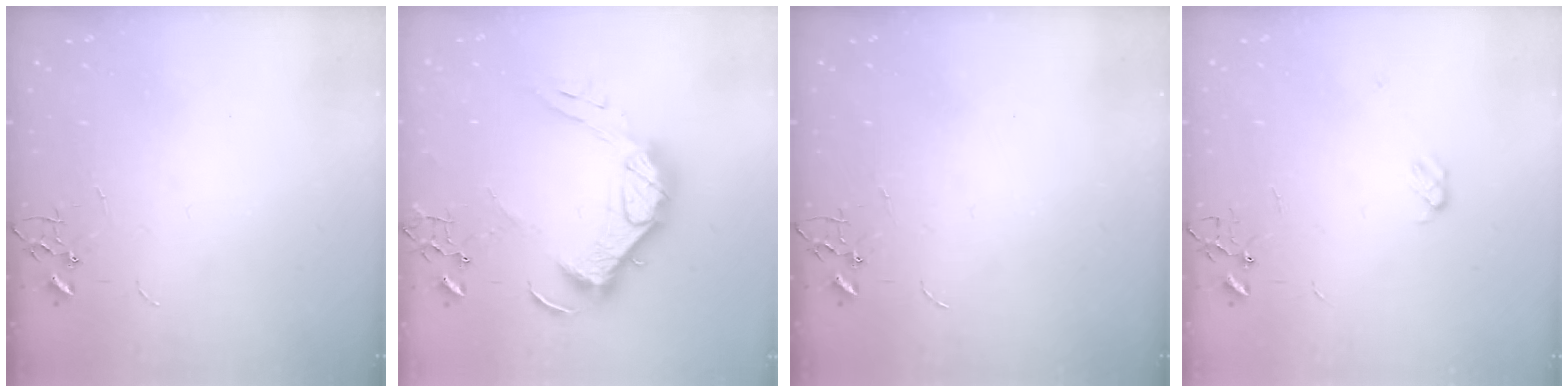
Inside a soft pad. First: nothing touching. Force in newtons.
{"total": 16.8, "press": 16.8, "slide": 1.4}
{"total": 0.0}
{"total": 3.4, "press": 3.3, "slide": 0.5}